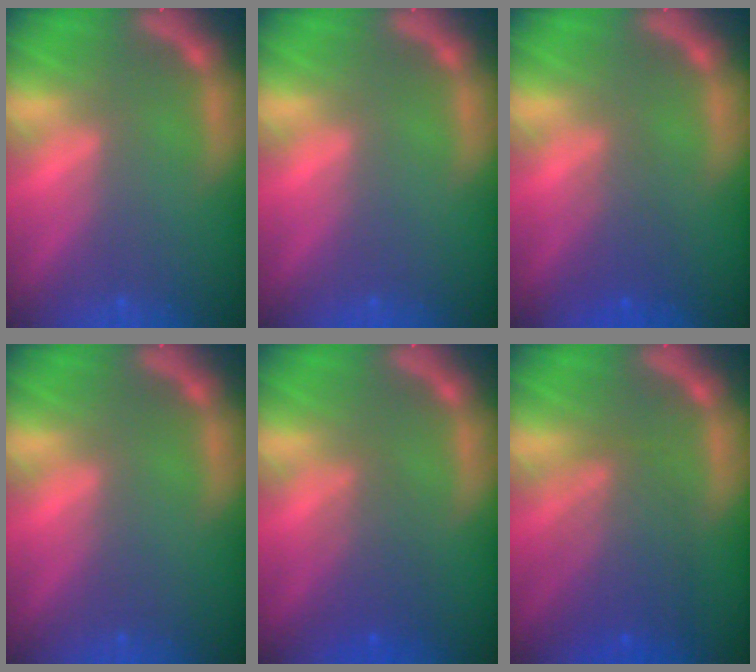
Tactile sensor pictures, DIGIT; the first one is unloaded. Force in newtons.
{"total": 0.0}
{"total": 2.5}
{"total": 0.0}
{"total": 3.0}
{"total": 5.6}